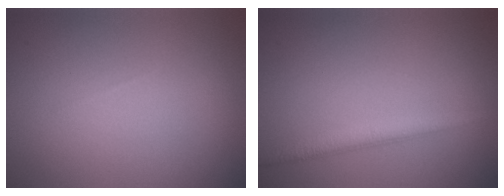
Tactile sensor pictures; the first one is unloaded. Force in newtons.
{"total": 2.5, "press": 2.5, "slide": 0.1}